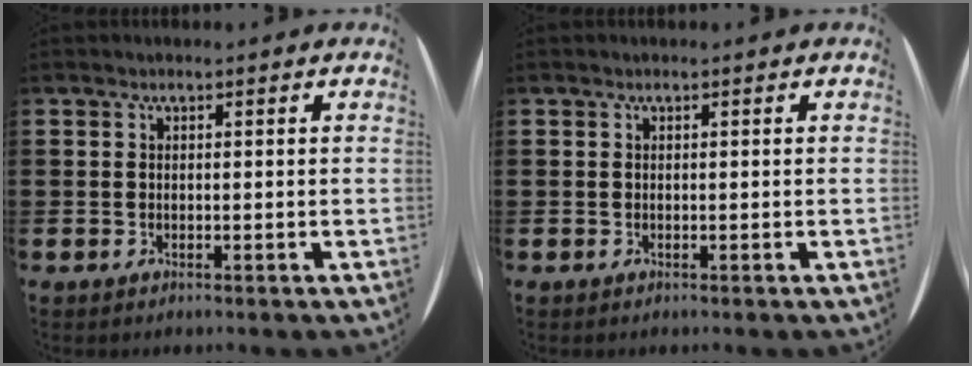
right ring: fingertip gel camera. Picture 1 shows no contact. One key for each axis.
{"total": 0.0}